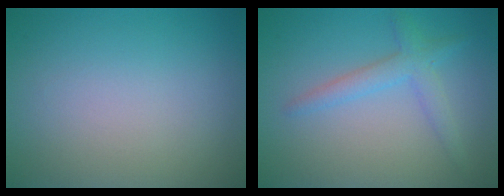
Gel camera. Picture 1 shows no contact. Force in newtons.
{"total": 2.6, "press": 2.6, "slide": 0.1}